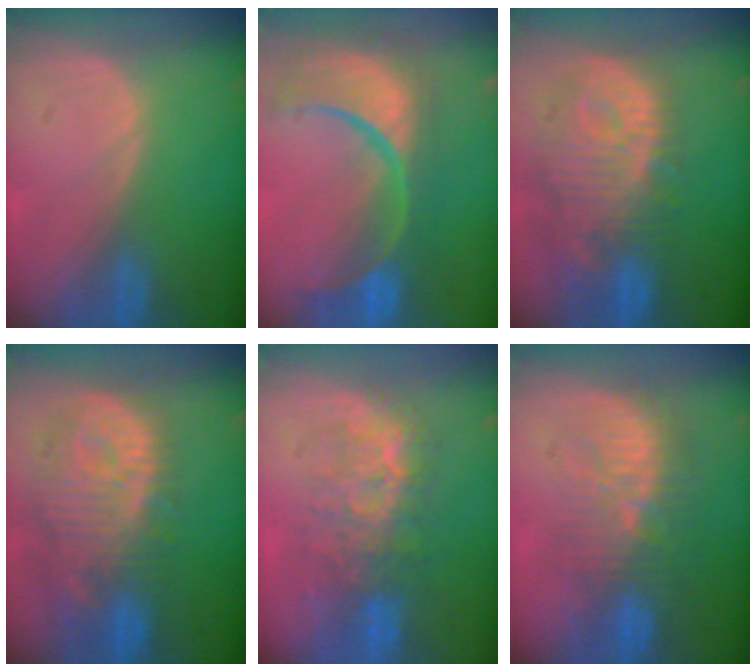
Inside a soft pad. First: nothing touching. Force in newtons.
{"total": 13.9, "press": 11.0, "slide": 8.5}
{"total": 13.0, "press": 11.3, "slide": 6.3}
{"total": 13.0, "press": 11.3, "slide": 6.3}
{"total": 8.5, "press": 8.0, "slide": 2.9}
{"total": 9.4, "press": 9.1, "slide": 2.2}